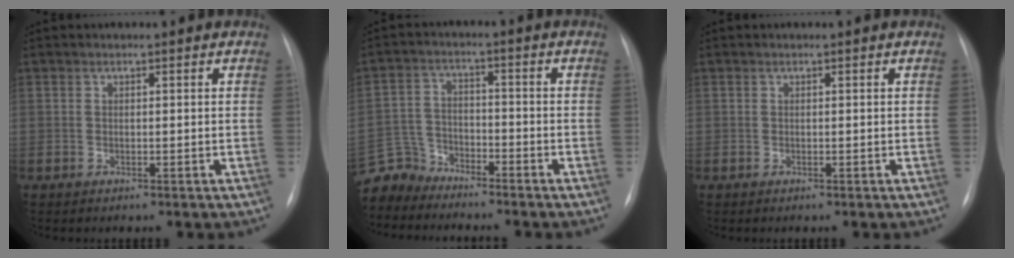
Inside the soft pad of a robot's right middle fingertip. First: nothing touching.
{"total": 6.4, "force": [-6.1, 1.6, -1.1], "torque": [0.015, 0.003, -0.124]}
{"total": 0.0}